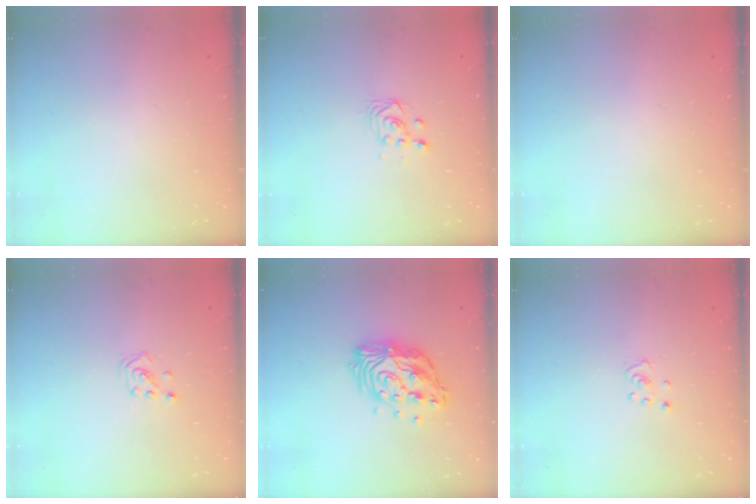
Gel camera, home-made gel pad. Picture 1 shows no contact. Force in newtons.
{"total": 3.2, "press": 2.9, "slide": 1.4}
{"total": 0.0}
{"total": 1.4, "press": 1.4, "slide": 0.1}
{"total": 16.8, "press": 16.7, "slide": 1.5}
{"total": 3.3, "press": 3.3, "slide": 0.3}